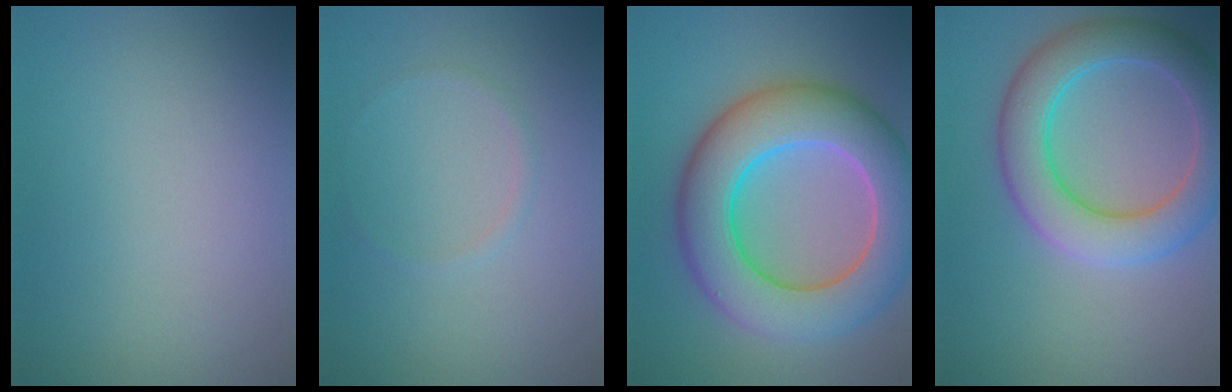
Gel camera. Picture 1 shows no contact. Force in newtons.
{"total": 0.7, "press": 0.7, "slide": 0.1}
{"total": 10.5, "press": 10.5, "slide": 0.6}
{"total": 7.1, "press": 7.1, "slide": 0.5}